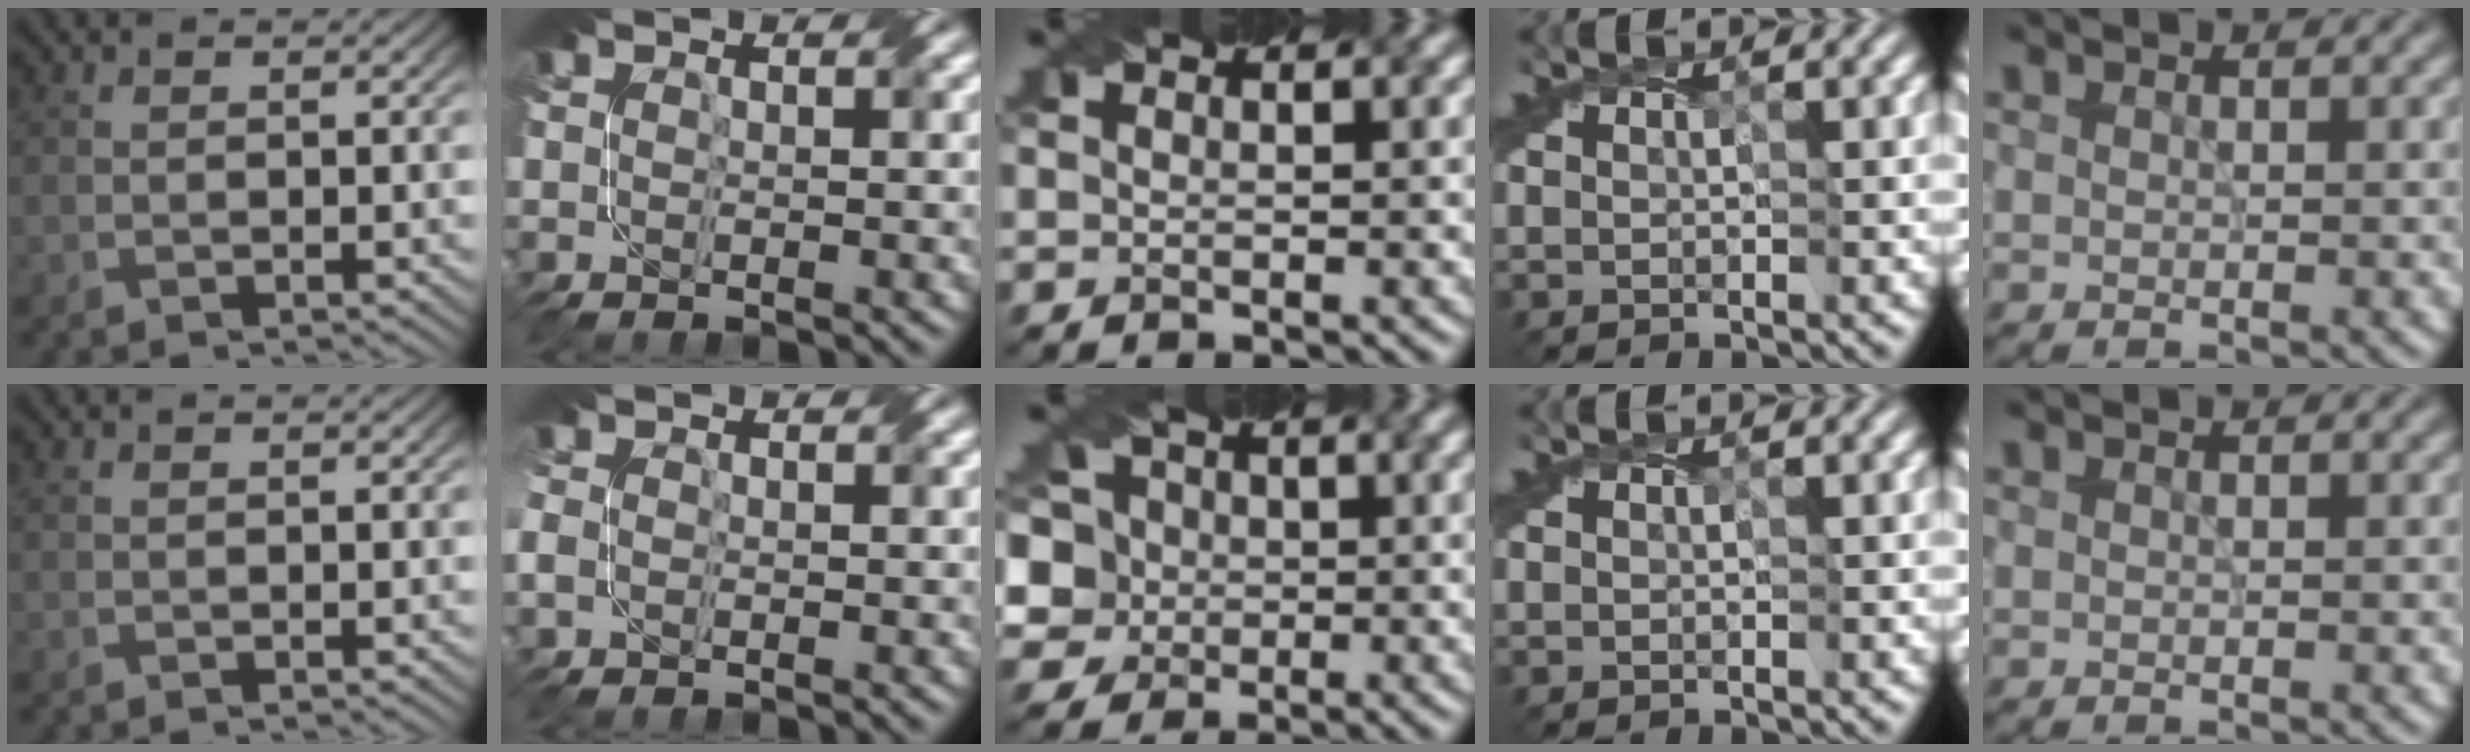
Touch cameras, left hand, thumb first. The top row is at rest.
{"index": {"total": 1.2, "force": [-0.2, 1.1, 0.5], "torque": [-0.020, -0.004, -0.002]}, "middle": {"total": 8.3, "force": [1.8, 7.1, 3.9], "torque": [-0.069, 0.034, 0.007]}}